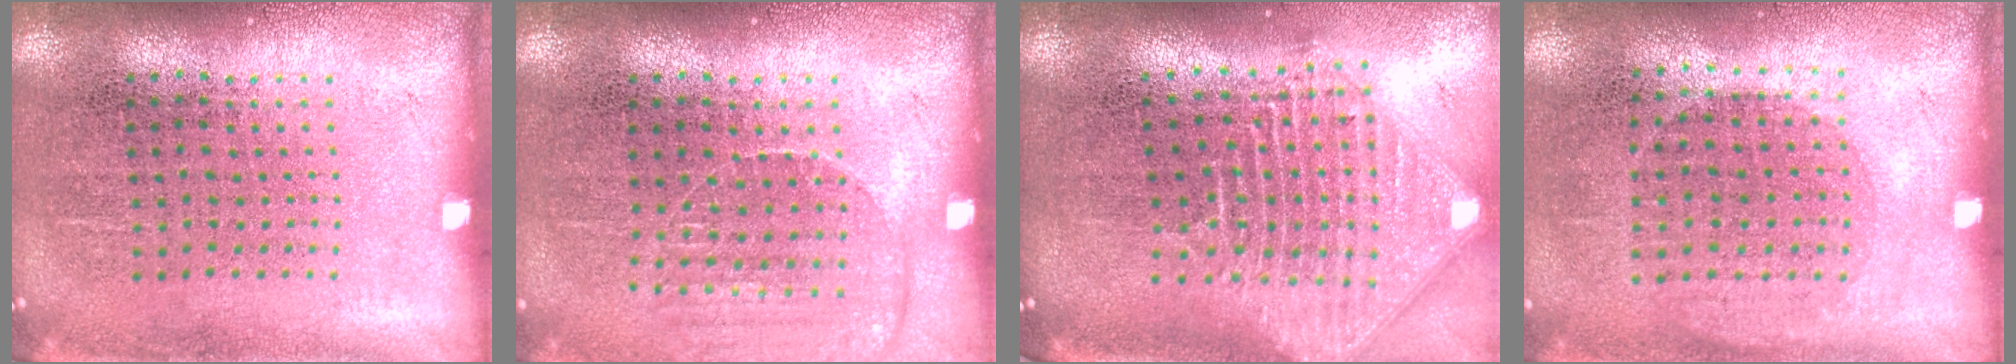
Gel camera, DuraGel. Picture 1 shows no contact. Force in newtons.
{"total": 1.2, "press": 1.2, "slide": 0.1}
{"total": 2.4, "press": 1.8, "slide": 1.5}
{"total": 1.0, "press": 0.9, "slide": 0.4}